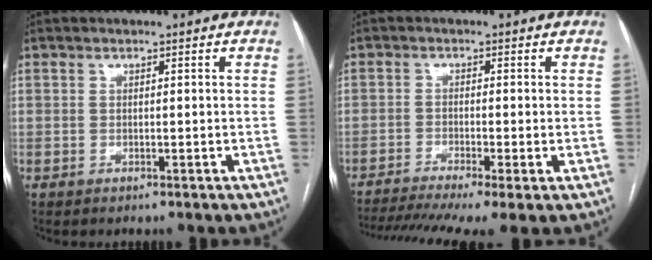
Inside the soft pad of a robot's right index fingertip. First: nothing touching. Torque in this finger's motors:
{"motor_torque": [1.53, -0.61, 0.54, 0.12]}